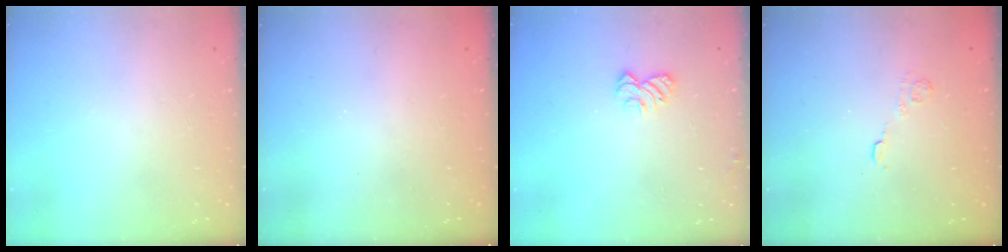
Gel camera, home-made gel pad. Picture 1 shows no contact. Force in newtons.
{"total": 2.4, "press": 2.3, "slide": 0.8}
{"total": 5.2, "press": 5.1, "slide": 0.5}
{"total": 2.9, "press": 2.5, "slide": 1.6}